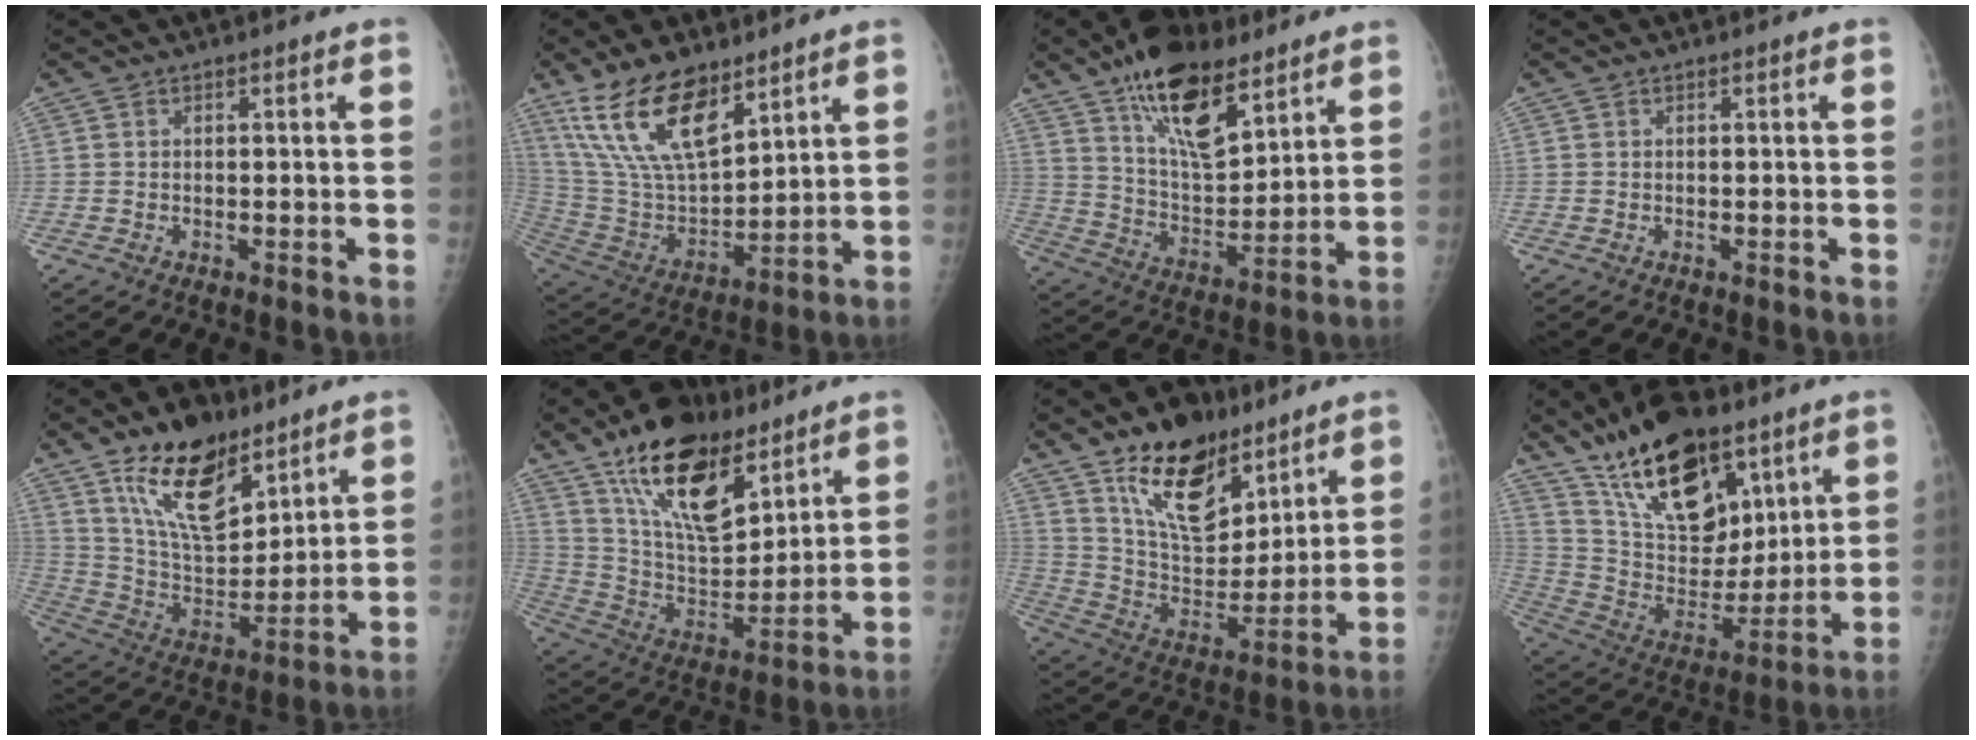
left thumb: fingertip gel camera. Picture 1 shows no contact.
{"total": 17.7, "force": [11.4, 7.6, 11.2], "torque": [-0.181, -0.055, 0.233]}
{"total": 18.3, "force": [11.6, 7.8, 11.8], "torque": [-0.163, -0.058, 0.210]}
{"total": 0.0}
{"total": 18.6, "force": [11.7, 9.0, 11.4], "torque": [-0.150, -0.067, 0.220]}
{"total": 22.2, "force": [14.2, 9.8, 14.0], "torque": [-0.195, -0.065, 0.259]}
{"total": 19.7, "force": [12.6, 10.2, 11.2], "torque": [-0.131, -0.074, 0.228]}
{"total": 23.4, "force": [14.9, 11.5, 14.0], "torque": [-0.202, -0.061, 0.269]}